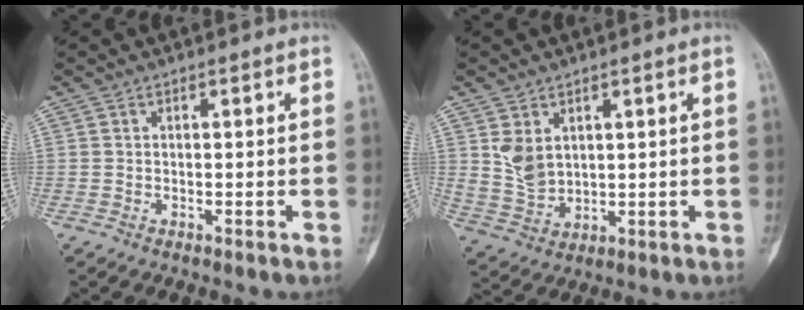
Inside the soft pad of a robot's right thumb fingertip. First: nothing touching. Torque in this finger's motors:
{"motor_torque": [1.14, 1.16, 0.31, -0.12, 0.19]}